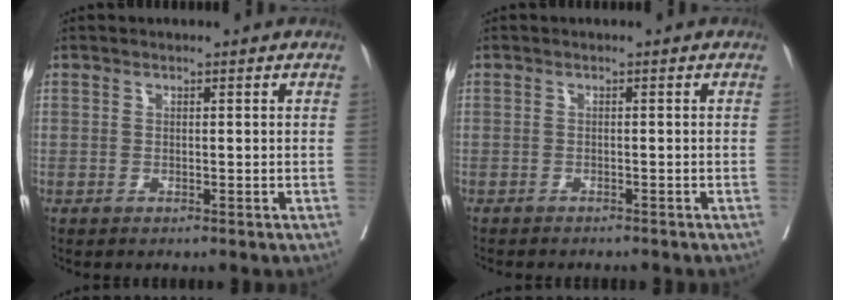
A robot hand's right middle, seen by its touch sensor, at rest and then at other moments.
{"total": 5.1, "force": [-4.6, 1.1, 1.9], "torque": [-0.022, -0.004, -0.059]}